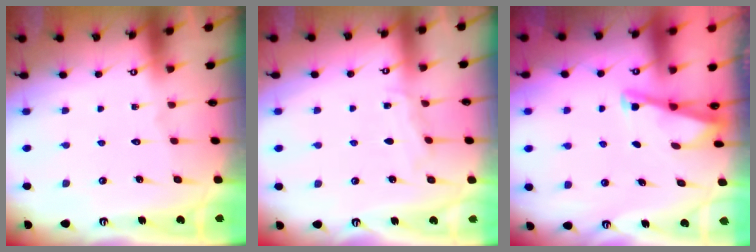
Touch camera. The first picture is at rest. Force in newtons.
{"total": 4.4, "press": 4.4, "slide": 0.5}
{"total": 2.7, "press": 2.7, "slide": 0.3}